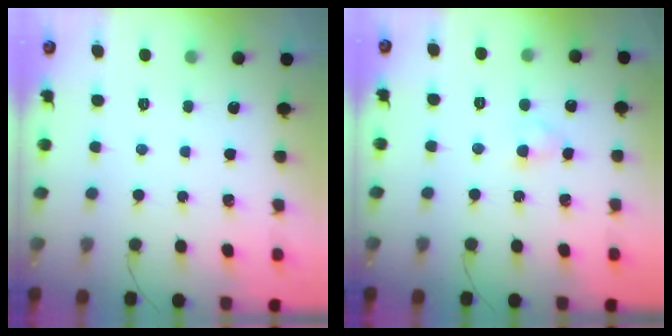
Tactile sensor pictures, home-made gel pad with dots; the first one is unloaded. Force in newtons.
{"total": 2.6, "press": 2.5, "slide": 0.9}